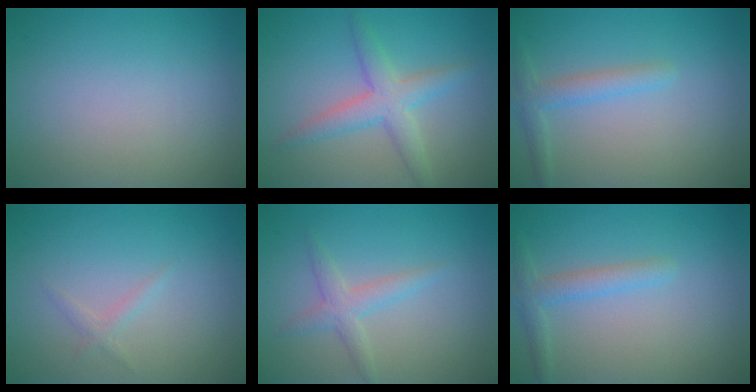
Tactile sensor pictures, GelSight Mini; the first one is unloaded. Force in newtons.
{"total": 3.7, "press": 3.7, "slide": 0.1}
{"total": 2.1, "press": 2.1, "slide": 0.2}
{"total": 0.9, "press": 0.9, "slide": 0.1}
{"total": 2.1, "press": 2.1, "slide": 0.1}
{"total": 2.1, "press": 2.1, "slide": 0.2}